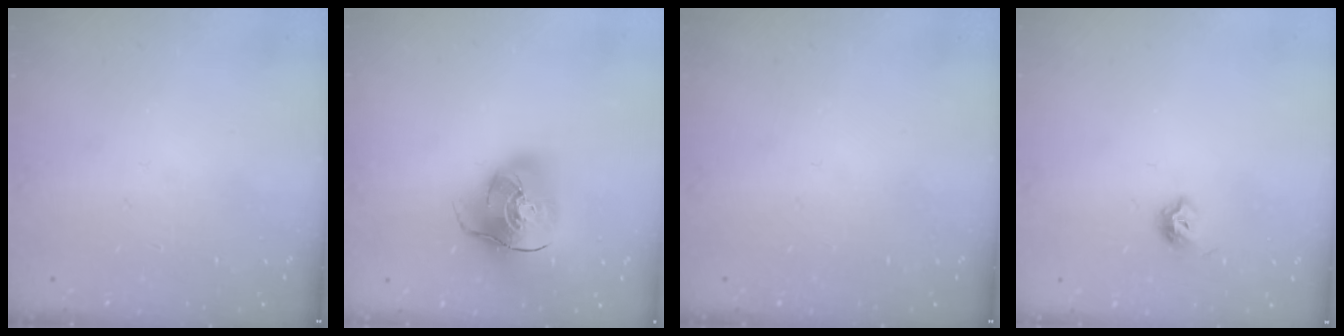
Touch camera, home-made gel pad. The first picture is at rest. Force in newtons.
{"total": 16.2, "press": 16.0, "slide": 2.6}
{"total": 0.0}
{"total": 5.9, "press": 5.9, "slide": 0.8}